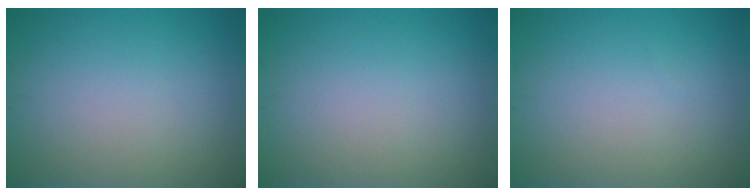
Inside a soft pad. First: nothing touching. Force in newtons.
{"total": 0.0}
{"total": 0.0}